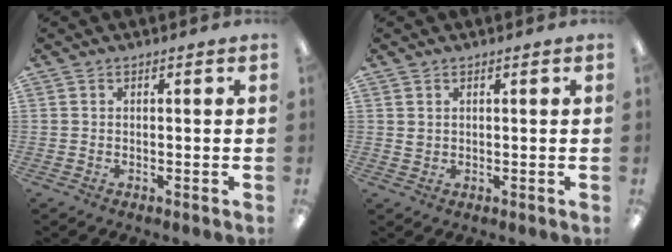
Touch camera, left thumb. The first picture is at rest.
{"total": 1.3, "force": [0.8, 1.0, 0.1], "torque": [-0.005, 0.002, 0.015]}